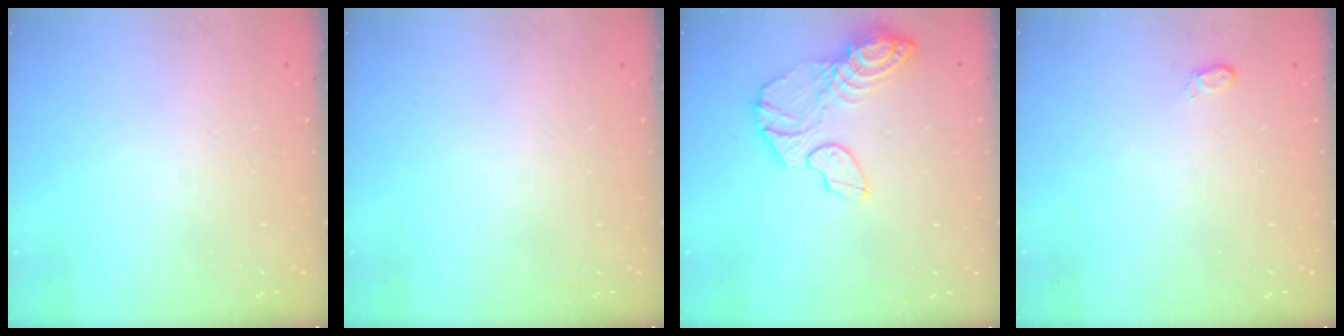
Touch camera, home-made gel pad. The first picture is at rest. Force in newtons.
{"total": 0.0}
{"total": 13.0, "press": 12.6, "slide": 3.3}
{"total": 4.8, "press": 4.8, "slide": 0.6}